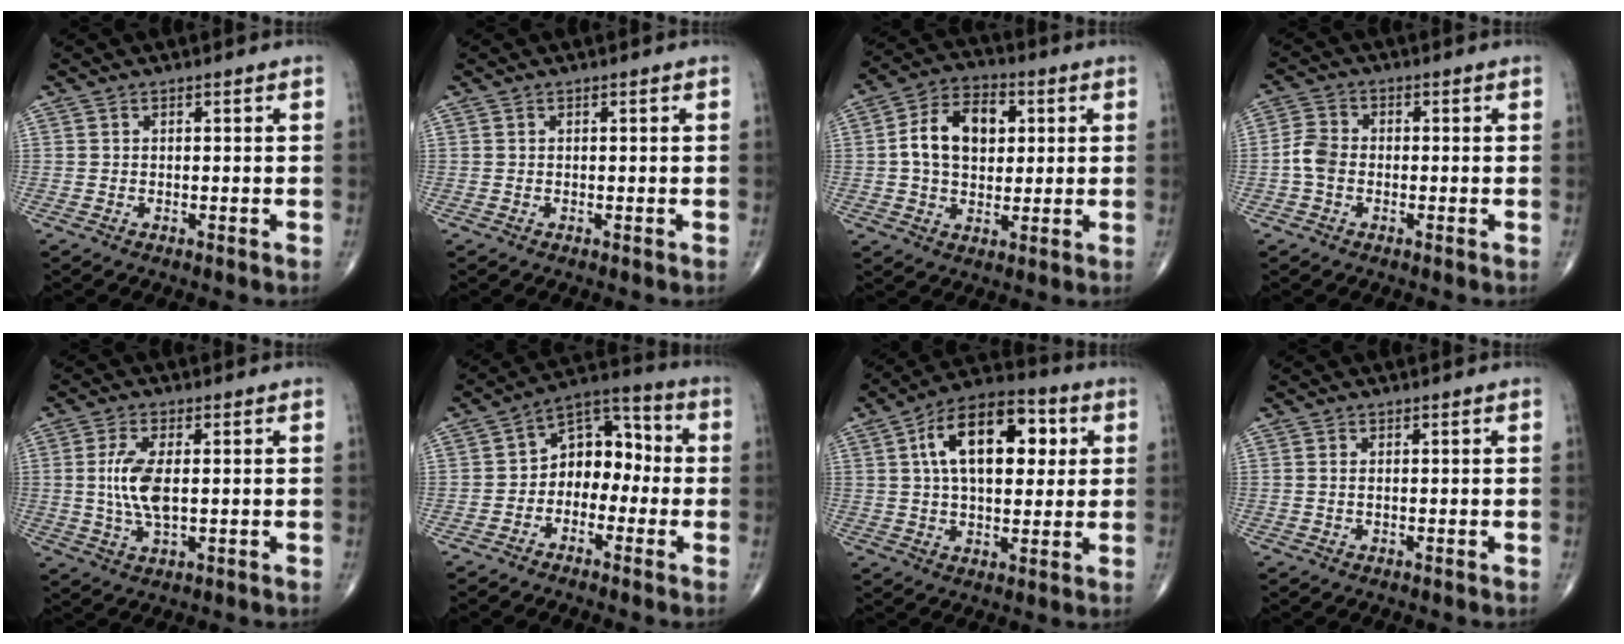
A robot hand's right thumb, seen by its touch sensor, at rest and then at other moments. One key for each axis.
{"total": 0.0}
{"total": 12.3, "fx": 2.0, "fy": 8.2, "fz": 8.9, "tx": -0.132, "ty": 0.012, "tz": 0.027}
{"total": 4.3, "fx": -1.0, "fy": 3.2, "fz": 2.8, "tx": -0.057, "ty": 0.013, "tz": -0.028}
{"total": 8.0, "fx": 0.6, "fy": 3.4, "fz": 7.2, "tx": -0.158, "ty": -0.008, "tz": 0.014}
{"total": 9.9, "fx": -1.5, "fy": 7.0, "fz": 6.8, "tx": -0.065, "ty": 0.046, "tz": -0.043}
{"total": 18.0, "fx": 4.6, "fy": 9.7, "fz": 14.4, "tx": -0.203, "ty": 0.014, "tz": 0.068}
{"total": 0.7, "fx": 0.2, "fy": 0.3, "fz": 0.6, "tx": -0.017, "ty": 0.002, "tz": 0.005}